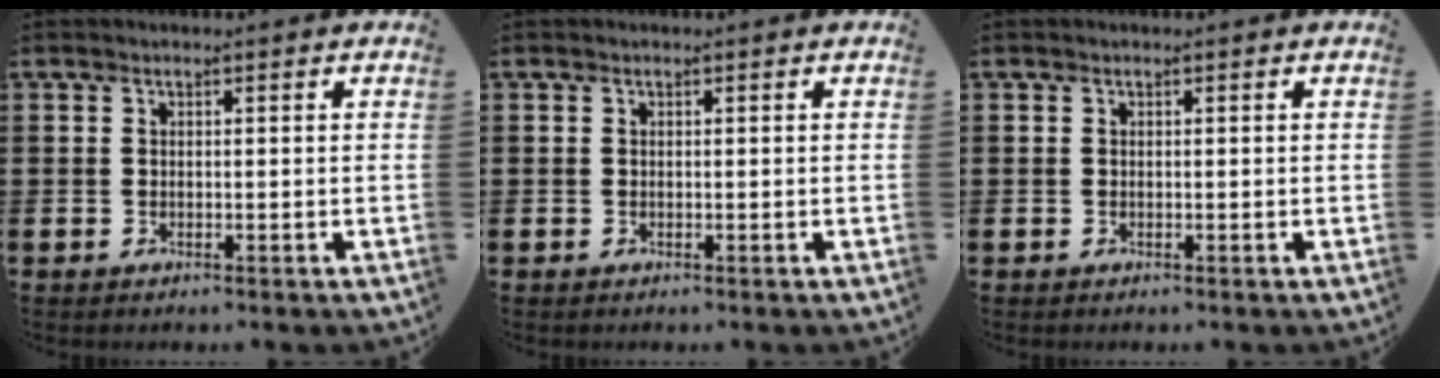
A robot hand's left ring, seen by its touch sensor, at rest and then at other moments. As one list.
[{"total": 0.0}, {"total": 0.0}]